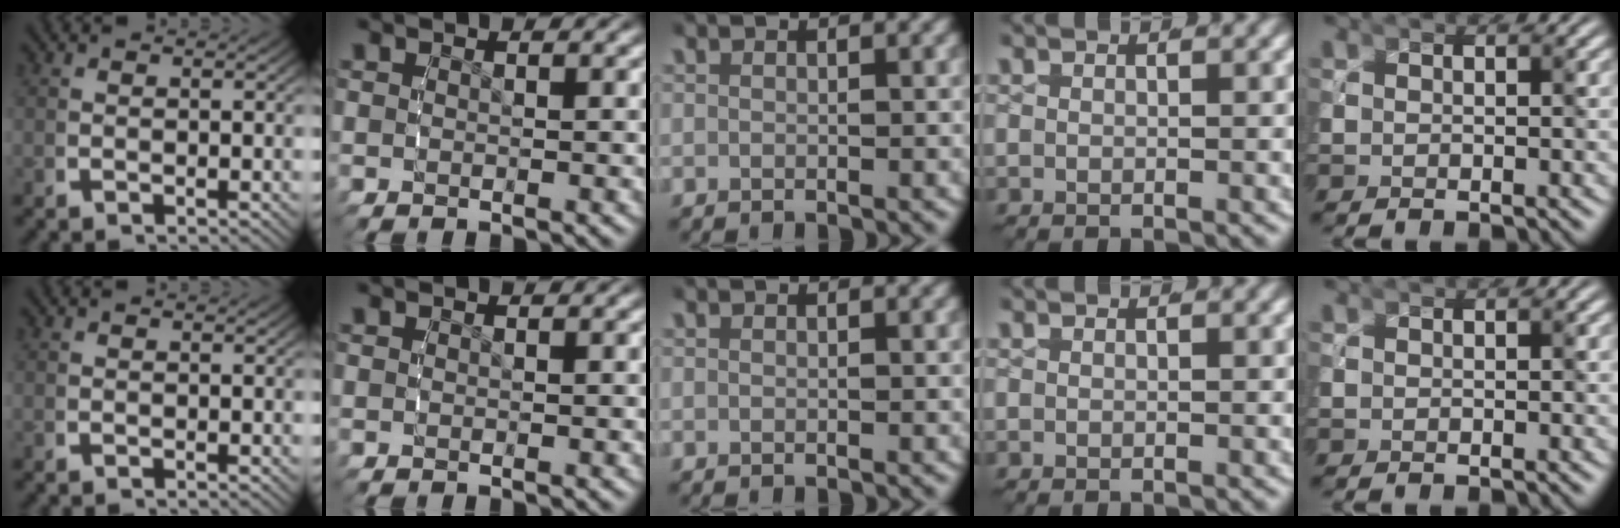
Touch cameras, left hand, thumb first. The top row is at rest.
{}